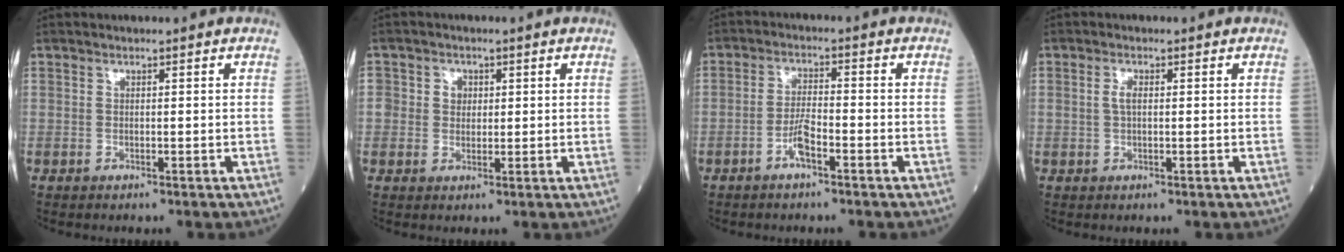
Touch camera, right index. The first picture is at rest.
{"total": 3.0, "force": [0.5, 2.7, 1.3], "torque": [-0.015, 0.007, 0.008]}
{"total": 3.6, "force": [-2.1, 0.6, 2.9], "torque": [-0.059, 0.005, -0.041]}
{"total": 1.6, "force": [0.2, 0.5, 1.4], "torque": [-0.032, 0.002, 0.004]}